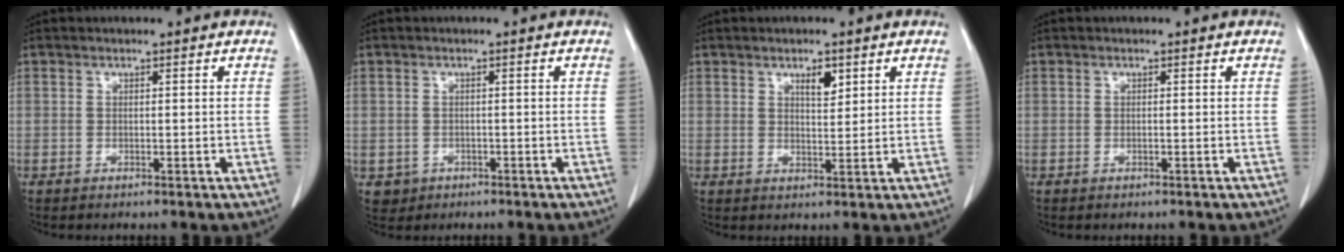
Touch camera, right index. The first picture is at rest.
{"total": 2.4, "force": [-0.8, 2.3, 0.2], "torque": [0.000, 0.007, -0.006]}
{"total": 3.0, "force": [1.7, 1.0, 2.2], "torque": [-0.037, -0.003, 0.030]}
{"total": 0.0}